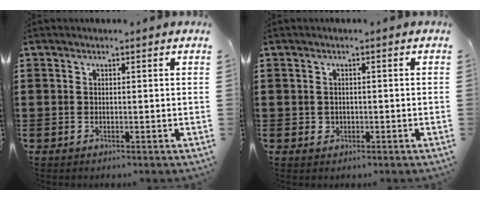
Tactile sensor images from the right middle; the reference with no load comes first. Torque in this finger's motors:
{"motor_torque": [0.21, -0.18, 0.00, 0.00]}